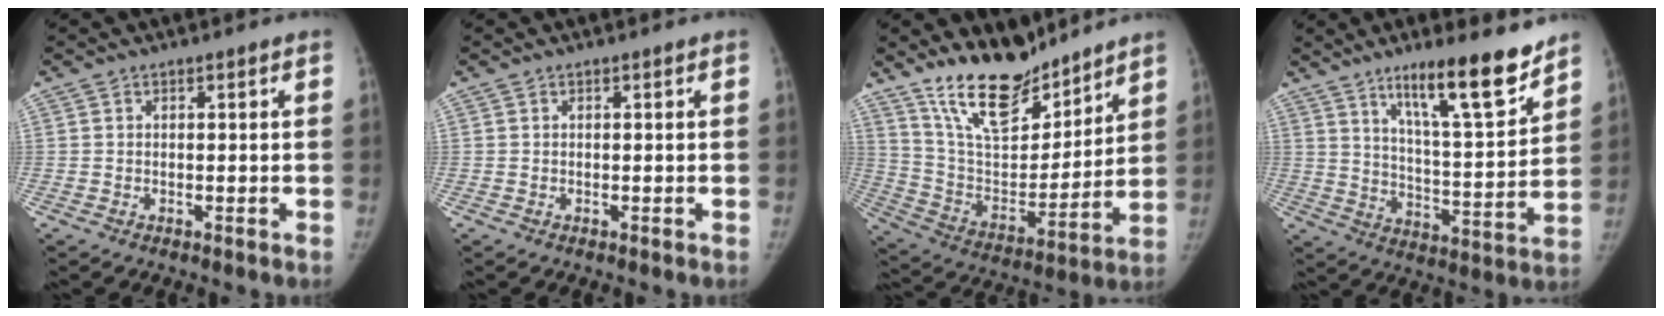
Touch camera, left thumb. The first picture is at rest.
{"total": 0.0}
{"total": 18.3, "force": [14.5, 7.2, 8.6], "torque": [-0.104, -0.092, 0.264]}
{"total": 16.4, "force": [11.4, 3.0, 11.4], "torque": [-0.153, -0.079, 0.190]}